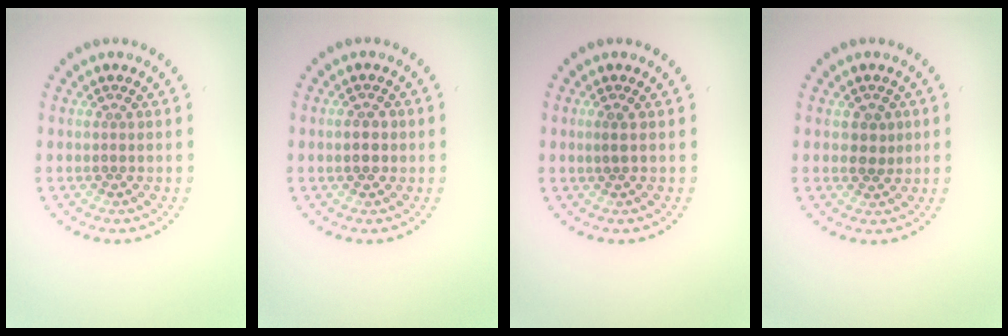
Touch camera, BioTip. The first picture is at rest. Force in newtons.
{"total": 1.4, "press": 1.4, "slide": 0.2}
{"total": 0.8, "press": 0.7, "slide": 0.4}
{"total": 1.1, "press": 0.9, "slide": 0.5}